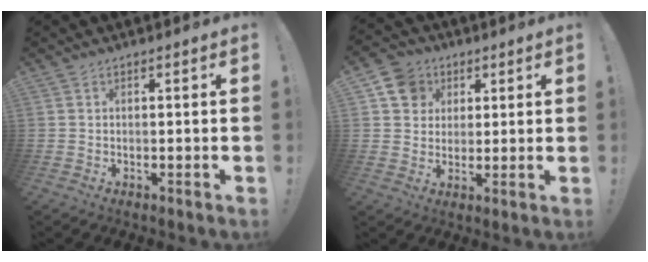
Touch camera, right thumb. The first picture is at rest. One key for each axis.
{"total": 9.7, "fx": 3.6, "fy": 8.6, "fz": 2.7, "tx": -0.028, "ty": -0.015, "tz": 0.073}